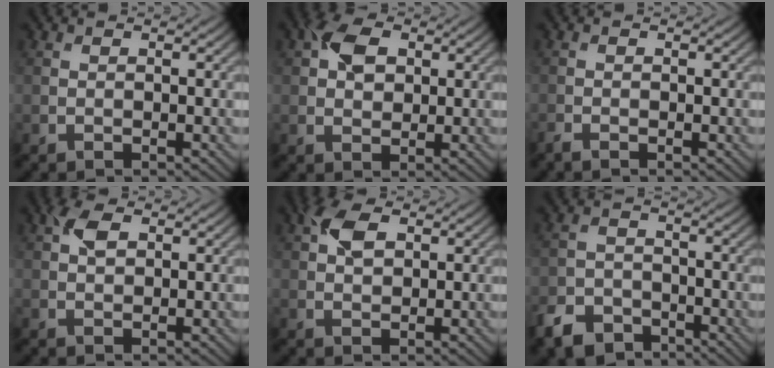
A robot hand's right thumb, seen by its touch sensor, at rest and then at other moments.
{"total": 4.8, "force": [1.5, 3.3, 3.1], "torque": [-0.061, 0.009, 0.022]}
{"total": 0.9, "force": [-0.8, 0.1, 0.3], "torque": [-0.008, -0.002, -0.020]}
{"total": 3.1, "force": [1.2, 1.7, 2.2], "torque": [-0.049, 0.006, 0.021]}
{"total": 4.4, "force": [1.8, 2.6, 3.1], "torque": [-0.071, 0.008, 0.030]}
{"total": 5.3, "force": [-3.9, 3.0, 1.8], "torque": [-0.042, -0.004, -0.082]}